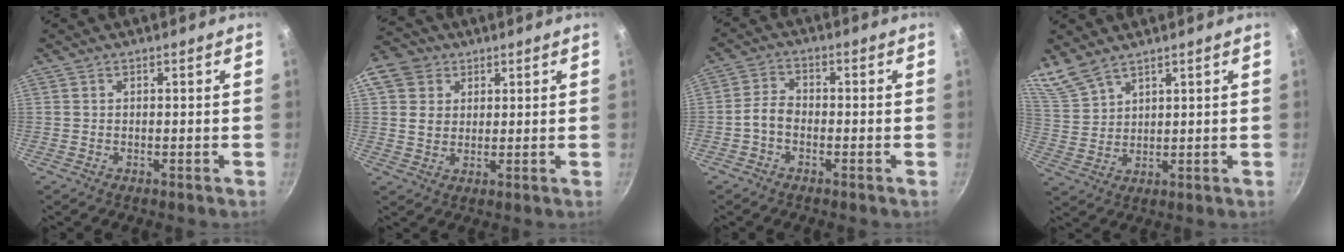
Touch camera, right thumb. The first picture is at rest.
{"total": 9.0, "force": [3.6, 7.4, 3.6], "torque": [-0.050, 0.001, 0.057]}
{"total": 3.7, "force": [-1.6, 2.3, 2.4], "torque": [-0.048, 0.025, -0.040]}
{"total": 7.2, "force": [6.2, 2.5, 2.7], "torque": [-0.048, -0.021, 0.138]}